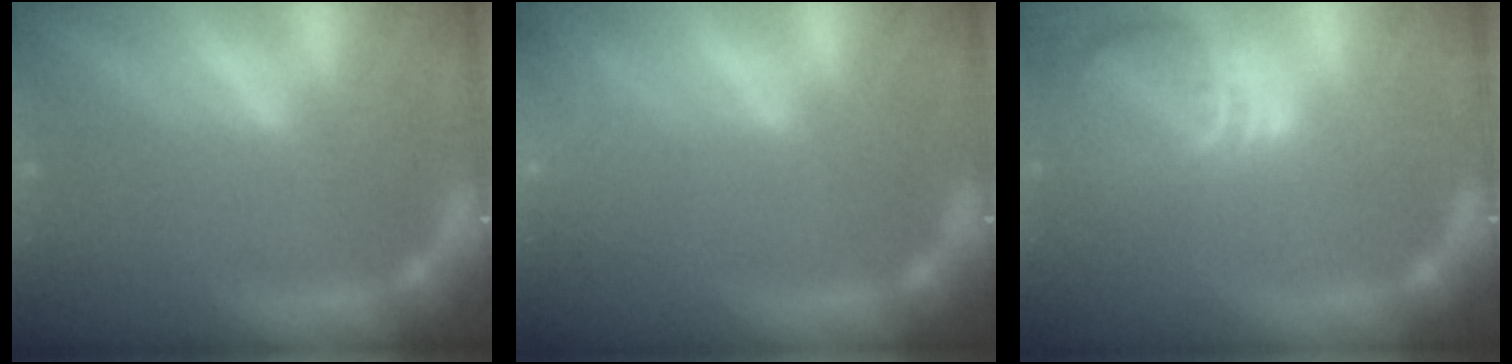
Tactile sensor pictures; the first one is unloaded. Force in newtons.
{"total": 5.0}
{"total": 7.0}